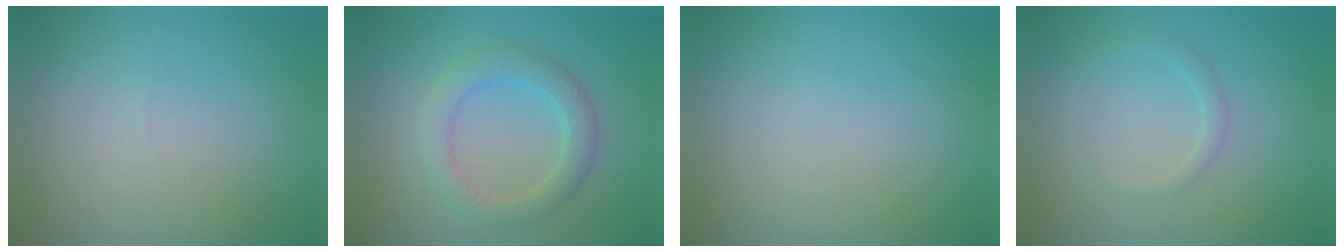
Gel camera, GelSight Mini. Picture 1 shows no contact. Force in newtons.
{"total": 3.5, "press": 3.5, "slide": 0.2}
{"total": 0.0}
{"total": 1.0, "press": 1.0, "slide": 0.1}